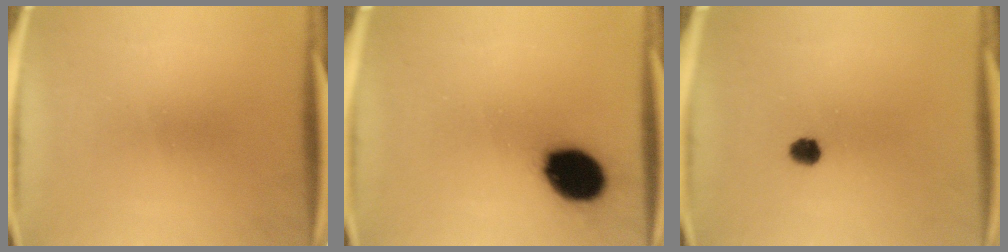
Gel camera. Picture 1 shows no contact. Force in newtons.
{"total": 14.1}
{"total": 2.7}